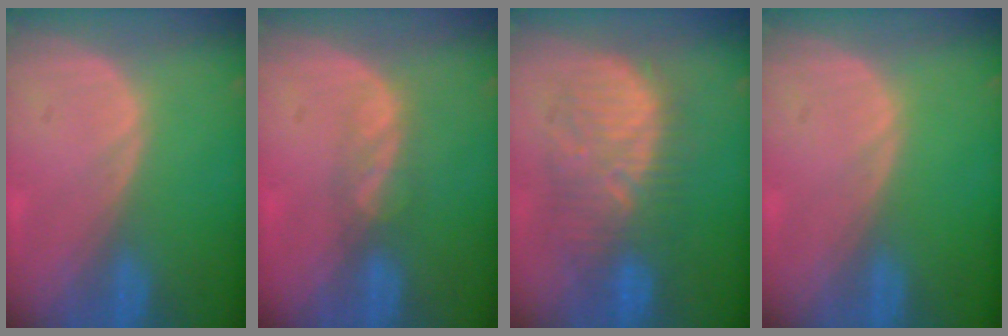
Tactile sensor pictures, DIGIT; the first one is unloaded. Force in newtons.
{"total": 3.1, "press": 2.7, "slide": 1.6}
{"total": 9.4, "press": 9.4, "slide": 1.0}
{"total": 0.0}